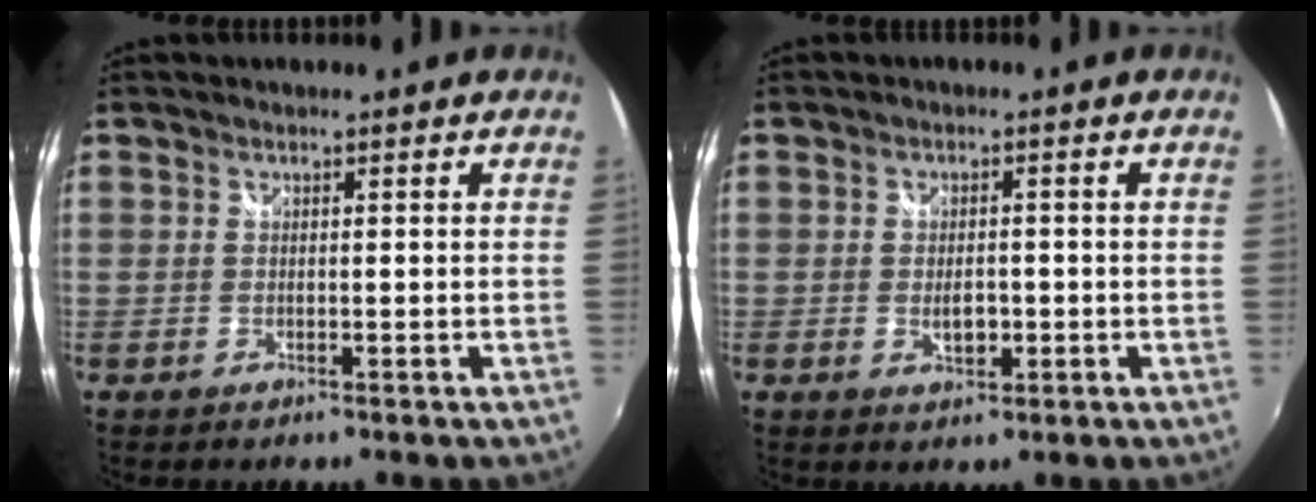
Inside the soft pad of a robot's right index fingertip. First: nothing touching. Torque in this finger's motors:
{"motor_torque": [-0.03, 0.05, 0.04, 0.01]}